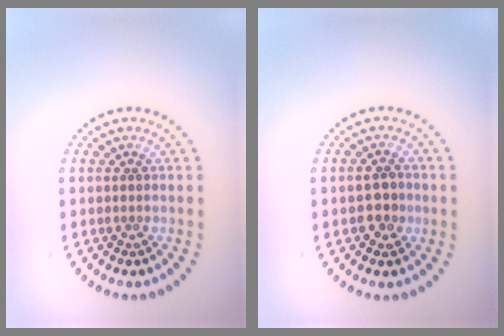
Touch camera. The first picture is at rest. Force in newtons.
{"total": 2.2, "press": 2.2, "slide": 0.3}